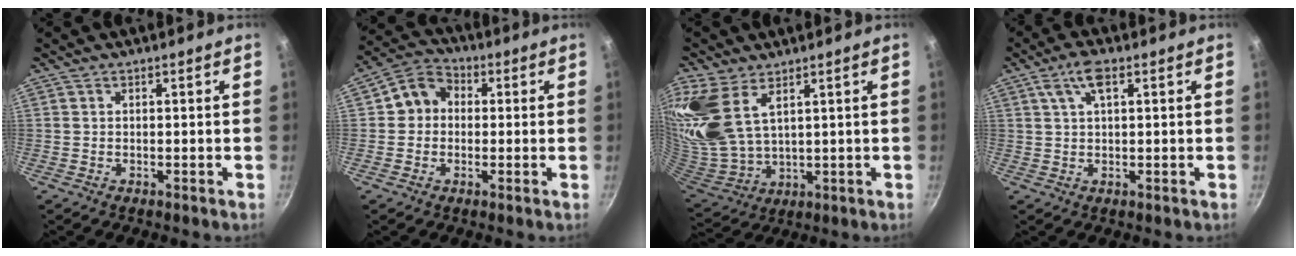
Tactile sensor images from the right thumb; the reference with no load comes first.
{"total": 7.1, "force": [0.4, 6.3, 3.2], "torque": [-0.022, 0.018, -0.013]}
{"total": 17.1, "force": [8.8, 9.2, 11.4], "torque": [-0.257, -0.030, 0.191]}
{"total": 4.8, "force": [2.0, 1.9, 4.0], "torque": [-0.075, 0.008, 0.035]}